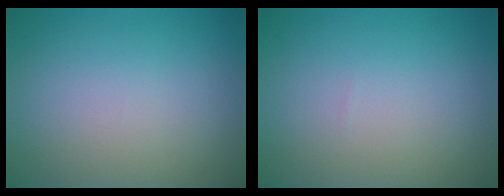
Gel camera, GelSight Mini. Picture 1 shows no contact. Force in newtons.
{"total": 0.0}